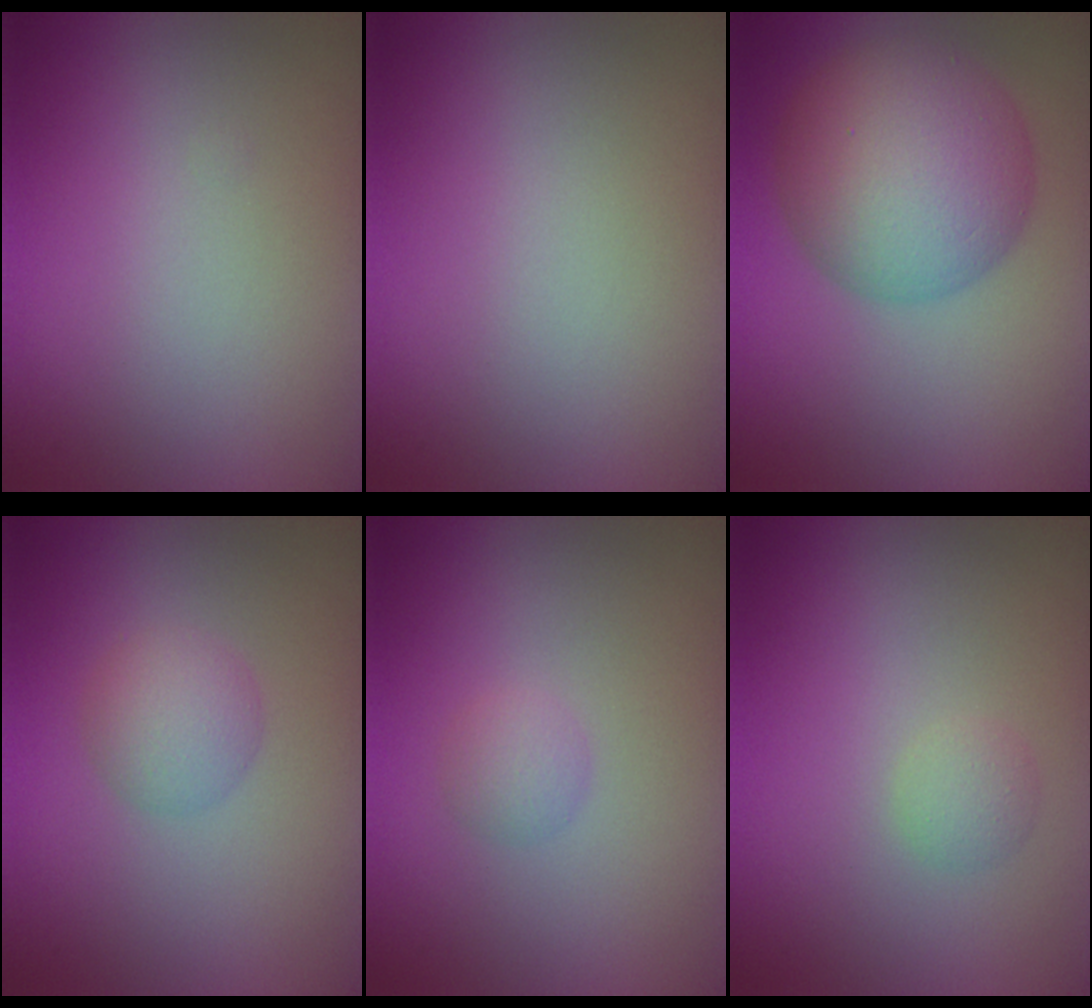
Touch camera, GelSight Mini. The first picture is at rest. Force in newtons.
{"total": 0.0}
{"total": 8.7, "press": 8.7, "slide": 0.2}
{"total": 2.5, "press": 2.5, "slide": 0.1}
{"total": 1.2, "press": 1.2, "slide": 0.1}
{"total": 1.2, "press": 1.2, "slide": 0.1}